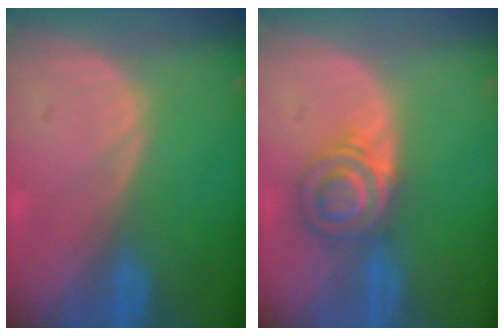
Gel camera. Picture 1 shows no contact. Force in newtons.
{"total": 5.7, "press": 5.6, "slide": 0.9}